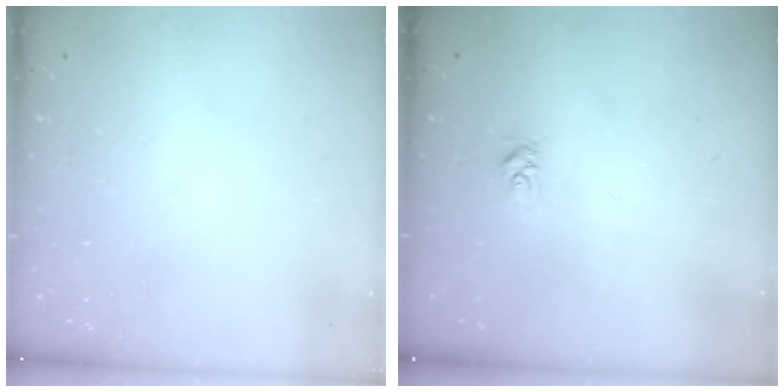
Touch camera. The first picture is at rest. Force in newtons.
{"total": 3.6, "press": 3.6, "slide": 0.5}